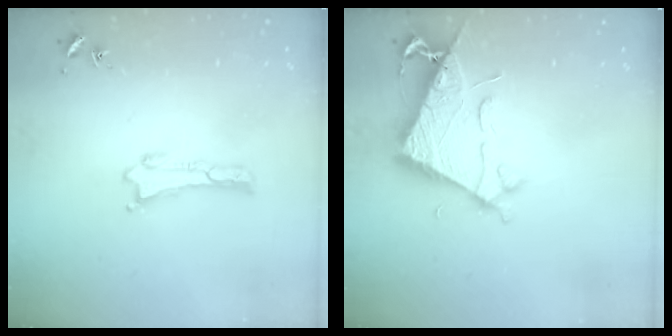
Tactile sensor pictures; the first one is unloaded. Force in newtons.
{"total": 6.5, "press": 6.5, "slide": 0.7}